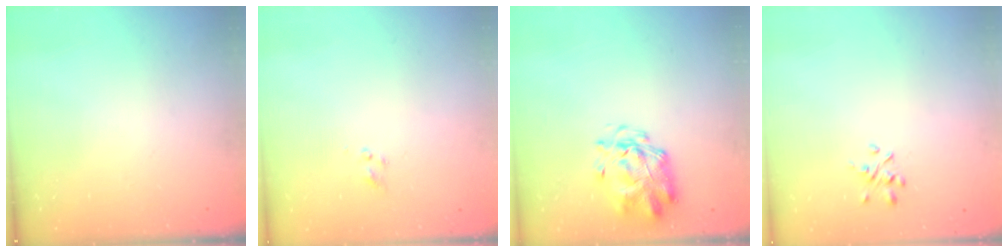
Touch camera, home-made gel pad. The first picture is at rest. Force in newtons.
{"total": 1.9, "press": 1.7, "slide": 0.9}
{"total": 2.7, "press": 2.6, "slide": 0.7}
{"total": 1.8, "press": 1.6, "slide": 0.7}